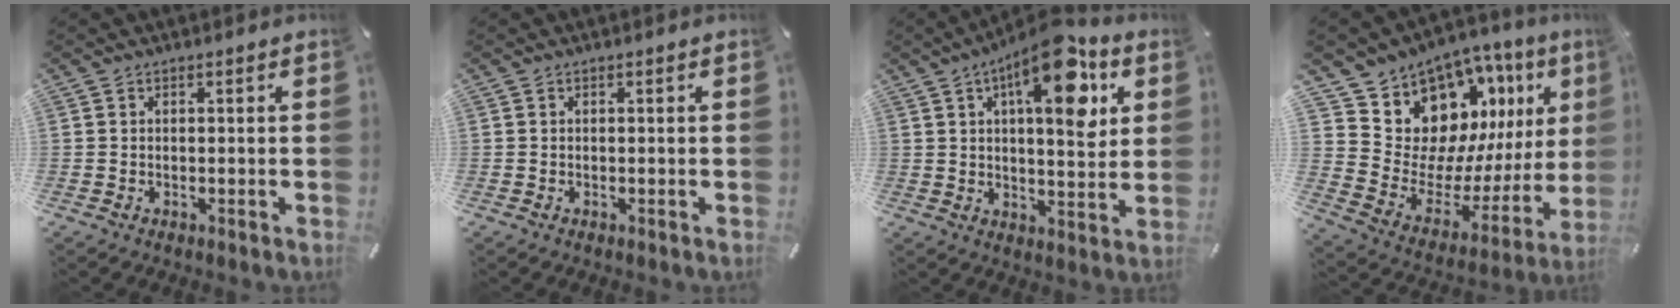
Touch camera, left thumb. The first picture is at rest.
{"total": 0.0}
{"total": 17.4, "force": [8.3, 6.2, 13.9], "torque": [-0.202, -0.036, 0.126]}
{"total": 12.8, "force": [8.6, 9.0, 3.1], "torque": [-0.045, -0.107, 0.167]}